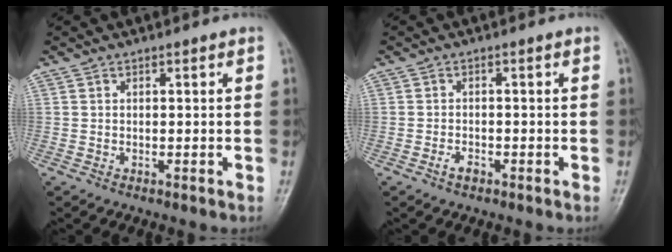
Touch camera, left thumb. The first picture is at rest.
{"total": 1.7, "force": [-1.1, 0.9, 0.9], "torque": [-0.016, 0.010, -0.020]}